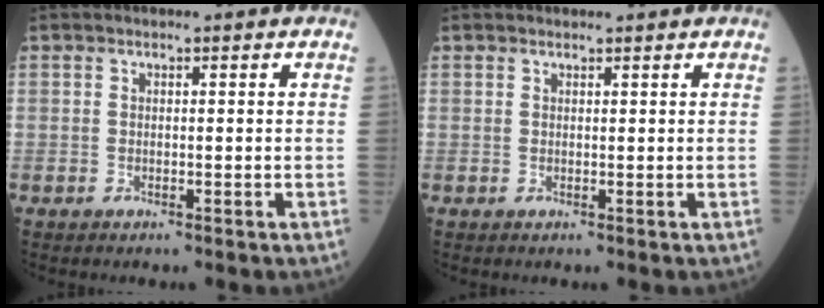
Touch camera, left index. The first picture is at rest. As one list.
[{"total": 1.9, "force": [1.9, 0.2, 0.3], "torque": [-0.005, 0.011, 0.026]}]